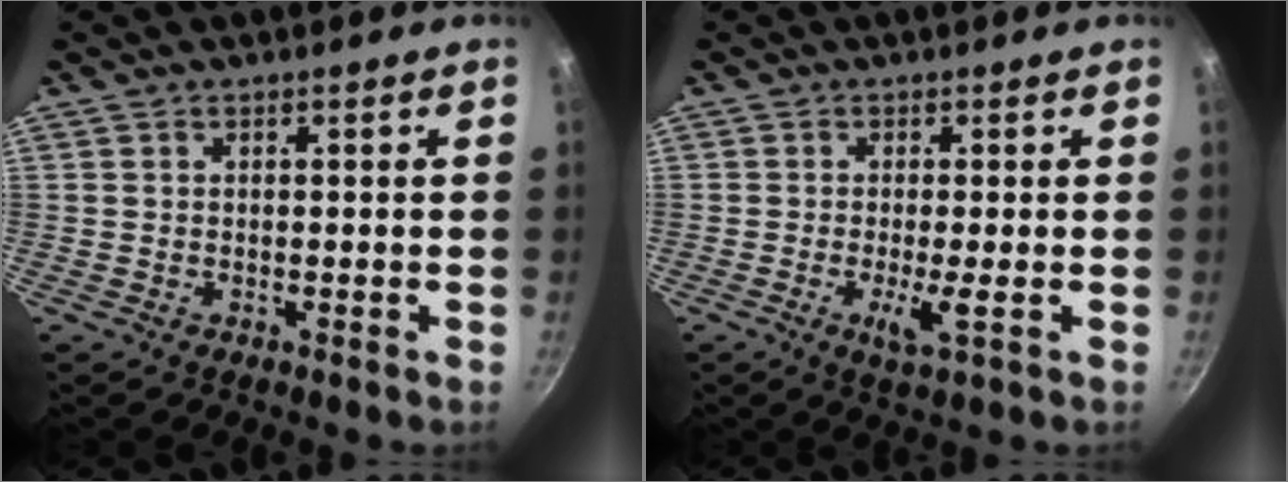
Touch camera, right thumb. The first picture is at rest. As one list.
[{"total": 3.7, "force": [-0.8, 0.2, 3.6], "torque": [-0.072, -0.008, -0.014]}]